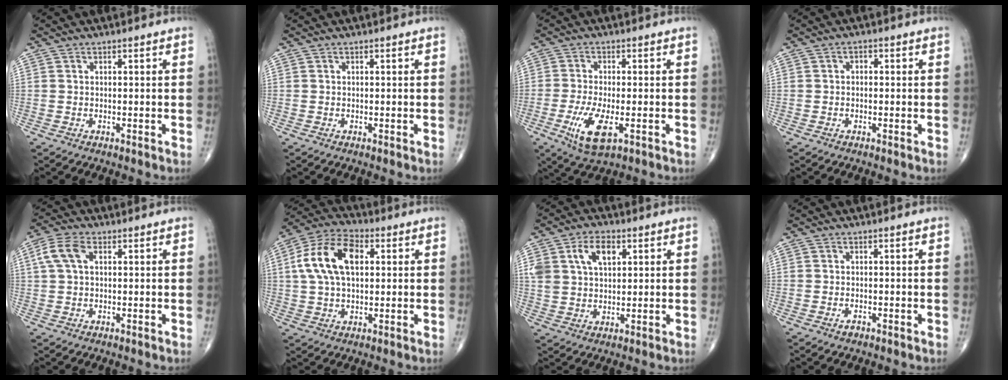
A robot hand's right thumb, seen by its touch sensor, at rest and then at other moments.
{"total": 0.0}
{"total": 8.3, "force": [-2.8, 3.0, 7.2], "torque": [-0.146, -0.013, -0.046]}
{"total": 1.1, "force": [0.0, 0.9, 0.7], "torque": [-0.003, 0.004, -0.006]}
{"total": 5.8, "force": [1.6, 3.3, 4.5], "torque": [-0.104, 0.017, 0.031]}
{"total": 13.7, "force": [2.7, 7.9, 10.9], "torque": [-0.206, 0.022, 0.044]}
{"total": 9.1, "force": [3.4, 5.6, 6.3], "torque": [-0.106, 0.001, 0.065]}
{"total": 0.9, "force": [-0.6, 0.5, 0.6], "torque": [-0.010, 0.002, -0.010]}